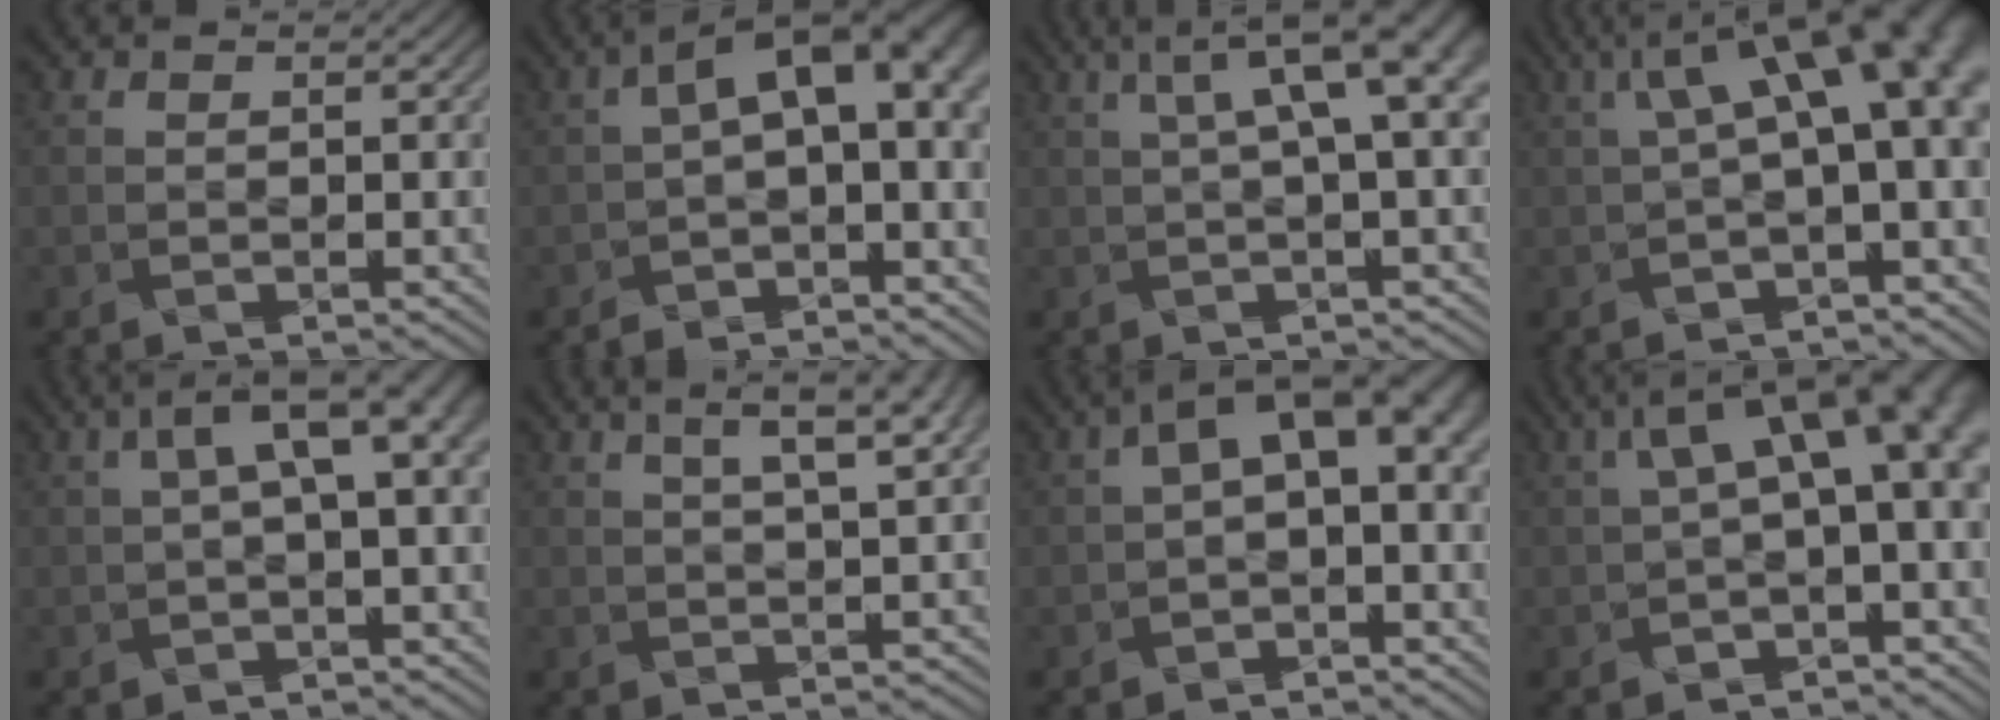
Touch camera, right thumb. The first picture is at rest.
{"total": 7.9, "force": [-0.5, 4.0, 6.8], "torque": [-0.107, 0.003, -0.004]}
{"total": 8.5, "force": [2.4, 2.3, 7.8], "torque": [-0.099, 0.027, 0.040]}
{"total": 11.6, "force": [2.3, 4.2, 10.6], "torque": [-0.151, 0.017, 0.045]}
{"total": 6.0, "force": [1.0, 1.8, 5.6], "torque": [-0.086, 0.018, 0.019]}
{"total": 7.8, "force": [4.1, 2.0, 6.3], "torque": [-0.073, 0.031, 0.045]}
{"total": 7.1, "force": [0.5, 3.7, 6.1], "torque": [-0.094, 0.008, 0.011]}
{"total": 10.0, "force": [1.9, 3.7, 9.1], "torque": [-0.133, 0.021, 0.037]}